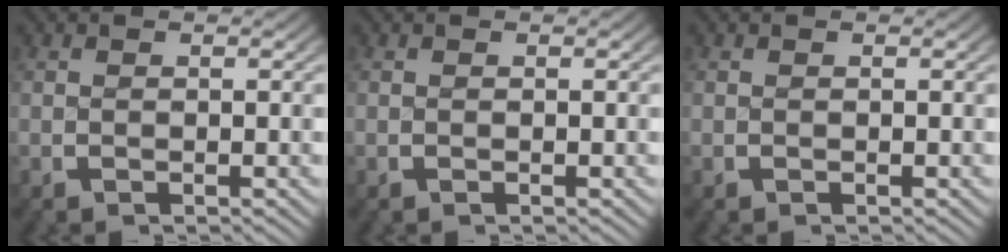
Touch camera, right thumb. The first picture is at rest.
{"total": 0.0}
{"total": 0.0}